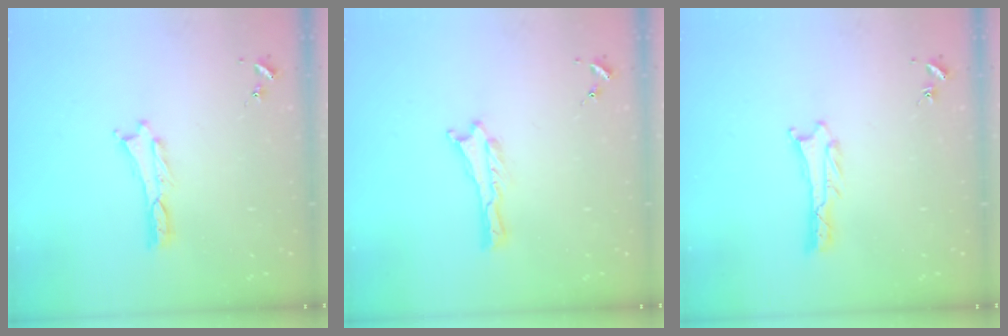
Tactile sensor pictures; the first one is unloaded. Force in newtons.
{"total": 0.0}
{"total": 0.6, "press": 0.6, "slide": 0.1}